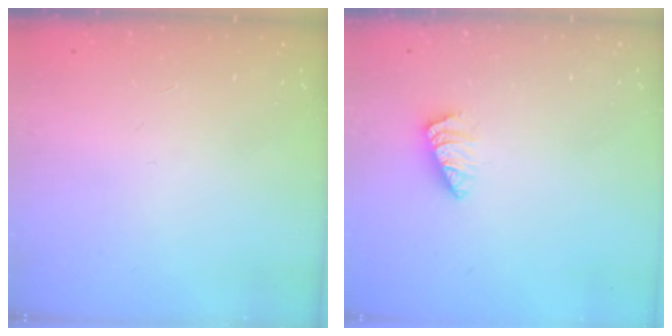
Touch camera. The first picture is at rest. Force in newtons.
{"total": 1.3, "press": 1.3, "slide": 0.2}